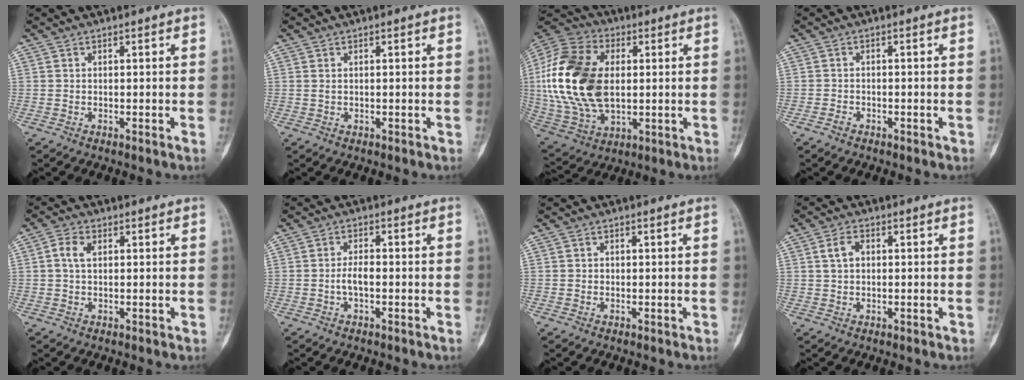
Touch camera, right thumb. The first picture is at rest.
{"total": 0.7, "force": [0.1, 0.6, 0.4], "torque": [-0.006, 0.000, 0.001]}
{"total": 24.1, "force": [1.7, 15.2, 18.6], "torque": [-0.378, -0.006, 0.036]}
{"total": 1.5, "force": [-1.1, 1.0, 0.3], "torque": [-0.006, 0.005, -0.023]}
{"total": 3.6, "force": [0.6, 2.5, 2.6], "torque": [-0.050, 0.007, 0.006]}
{"total": 3.1, "force": [-0.8, 1.5, 2.6], "torque": [-0.047, 0.011, -0.019]}
{"total": 1.3, "force": [-0.2, 1.2, 0.2], "torque": [0.010, 0.006, -0.005]}
{"total": 3.8, "force": [0.6, 2.7, 2.6], "torque": [-0.045, 0.008, 0.006]}